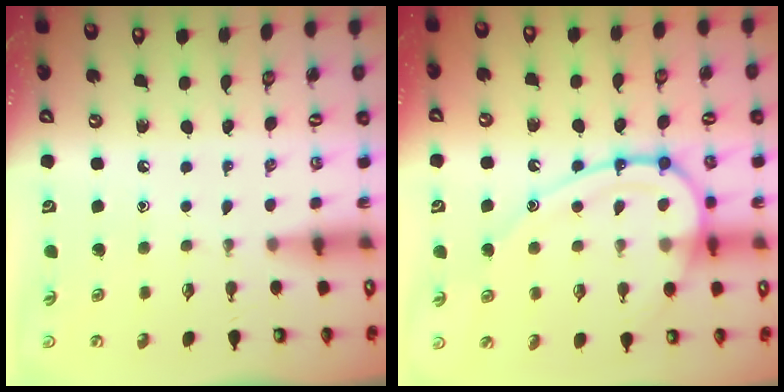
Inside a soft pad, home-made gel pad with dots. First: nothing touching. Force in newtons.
{"total": 15.4, "press": 15.3, "slide": 1.8}